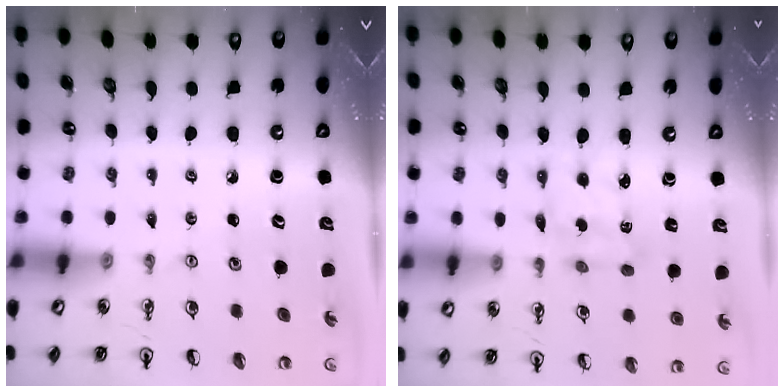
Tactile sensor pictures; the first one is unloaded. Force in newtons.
{"total": 2.1, "press": 2.0, "slide": 0.4}